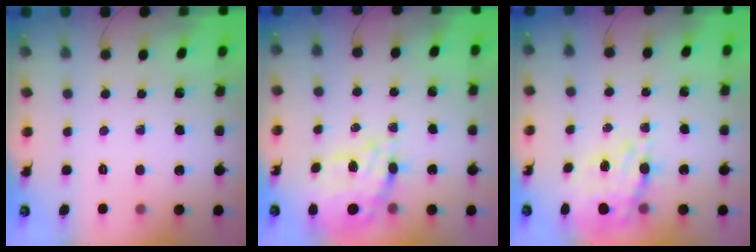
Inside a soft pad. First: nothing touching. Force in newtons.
{"total": 13.2, "press": 12.5, "slide": 4.5}
{"total": 14.8, "press": 14.3, "slide": 3.8}